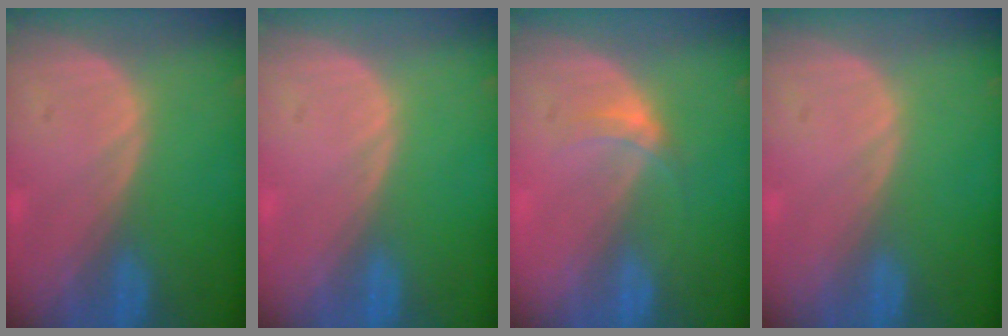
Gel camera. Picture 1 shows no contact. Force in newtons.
{"total": 0.0}
{"total": 2.6, "press": 2.2, "slide": 1.4}
{"total": 0.0}